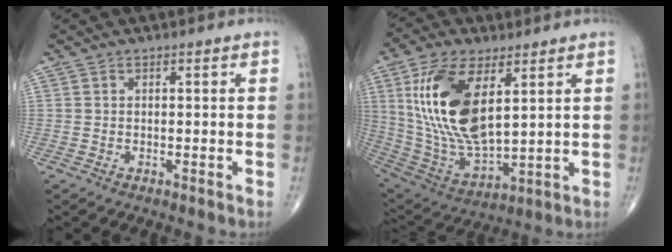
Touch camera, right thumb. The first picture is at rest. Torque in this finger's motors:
{"motor_torque": [-0.19, 3.67, 1.96, 0.81, 0.71]}